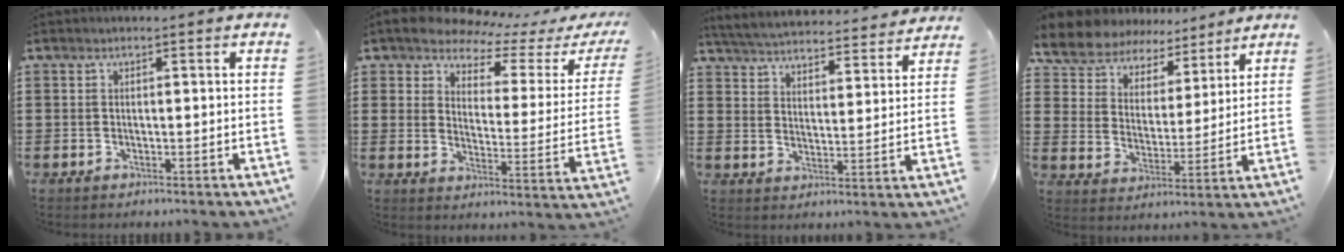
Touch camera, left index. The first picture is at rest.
{"total": 5.8, "force": [5.4, 1.8, 0.9], "torque": [-0.048, -0.039, 0.092]}
{"total": 4.7, "force": [4.7, -0.2, 0.4], "torque": [-0.033, -0.038, 0.078]}
{"total": 7.8, "force": [7.4, 2.4, 0.5], "torque": [-0.055, -0.043, 0.135]}